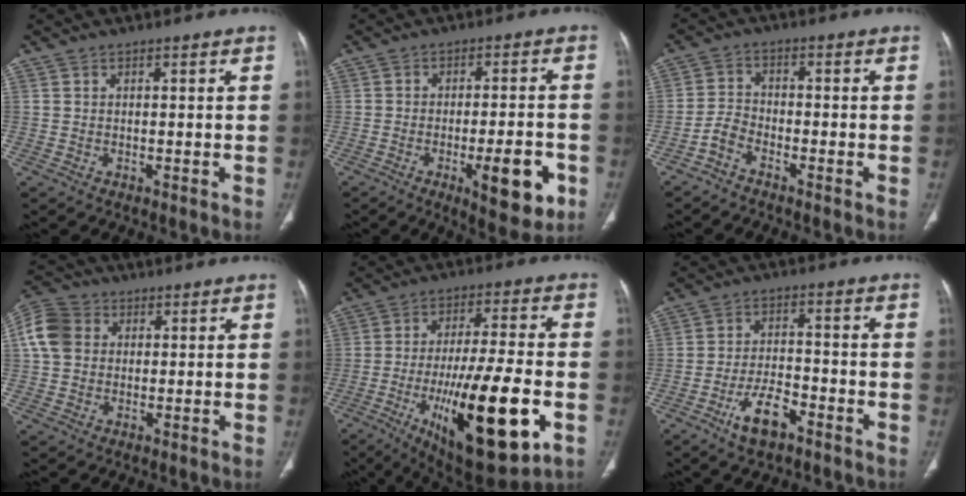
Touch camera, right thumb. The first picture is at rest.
{"total": 11.3, "force": [-4.4, 3.5, 9.8], "torque": [-0.123, 0.010, -0.057]}
{"total": 3.4, "force": [-2.6, 1.5, 1.5], "torque": [-0.032, 0.017, -0.057]}
{"total": 8.5, "force": [1.7, 6.9, 4.5], "torque": [-0.084, 0.015, 0.024]}
{"total": 24.8, "force": [-7.7, 7.2, 22.4], "torque": [-0.361, -0.003, -0.107]}
{"total": 7.9, "force": [-4.6, 3.3, 5.4], "torque": [-0.096, 0.026, -0.081]}